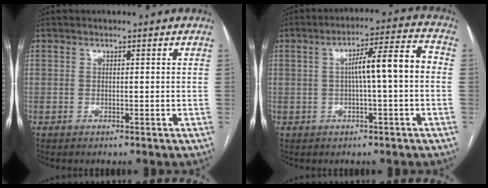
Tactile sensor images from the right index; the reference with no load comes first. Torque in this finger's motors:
{"motor_torque": [0.61, -0.08, 0.32, 0.12]}